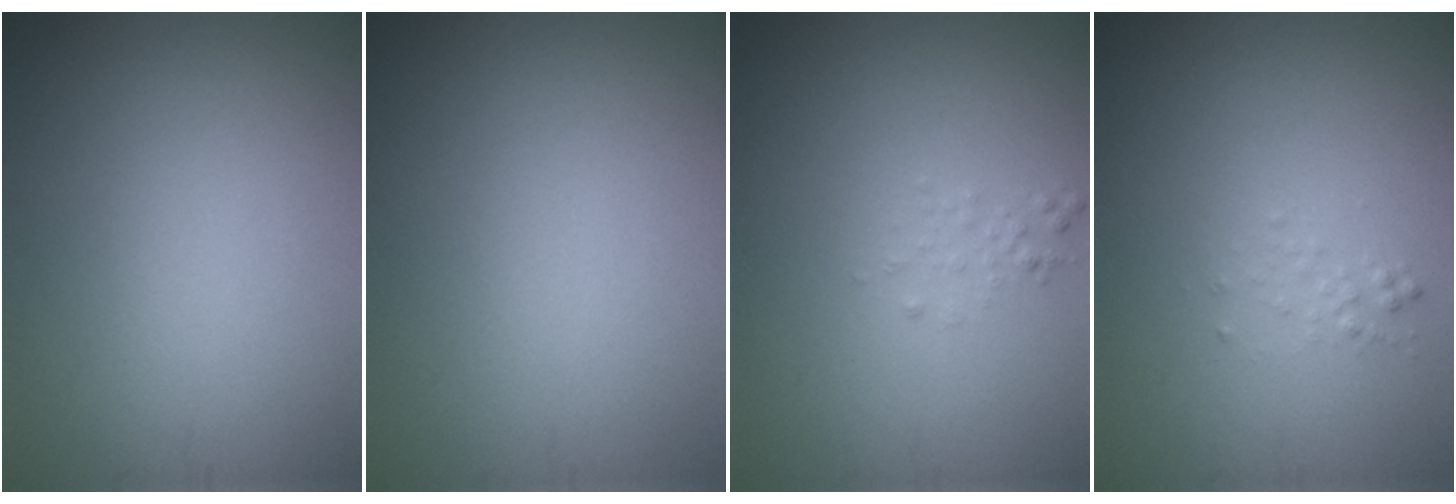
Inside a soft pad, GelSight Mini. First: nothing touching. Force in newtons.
{"total": 0.0}
{"total": 0.8, "press": 0.8, "slide": 0.1}
{"total": 0.8, "press": 0.8, "slide": 0.1}